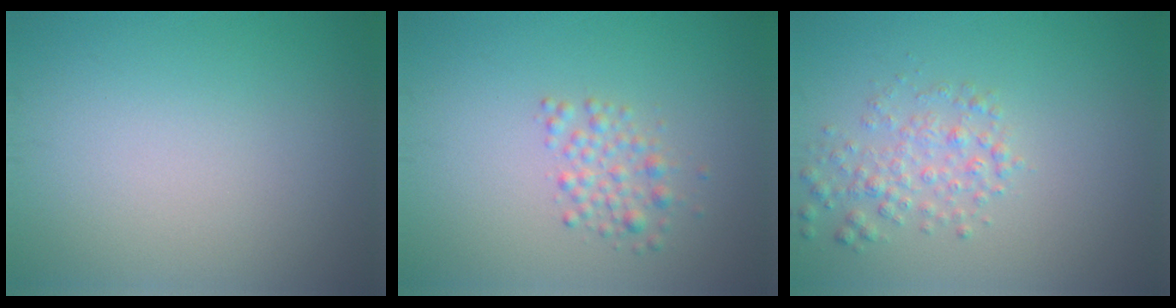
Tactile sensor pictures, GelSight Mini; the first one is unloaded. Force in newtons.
{"total": 2.0, "press": 2.0, "slide": 0.1}
{"total": 2.5, "press": 2.5, "slide": 0.1}